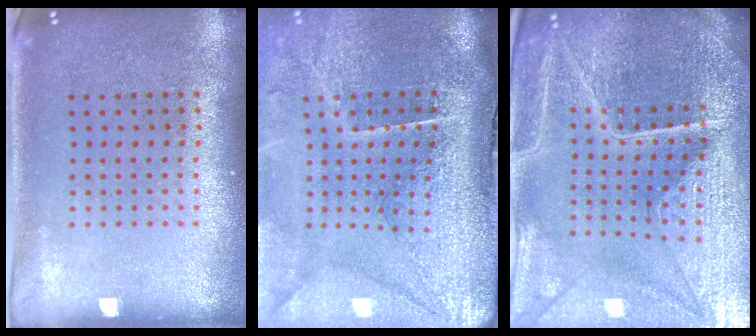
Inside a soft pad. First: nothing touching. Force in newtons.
{"total": 4.8, "press": 3.9, "slide": 2.8}
{"total": 5.9, "press": 5.3, "slide": 2.5}